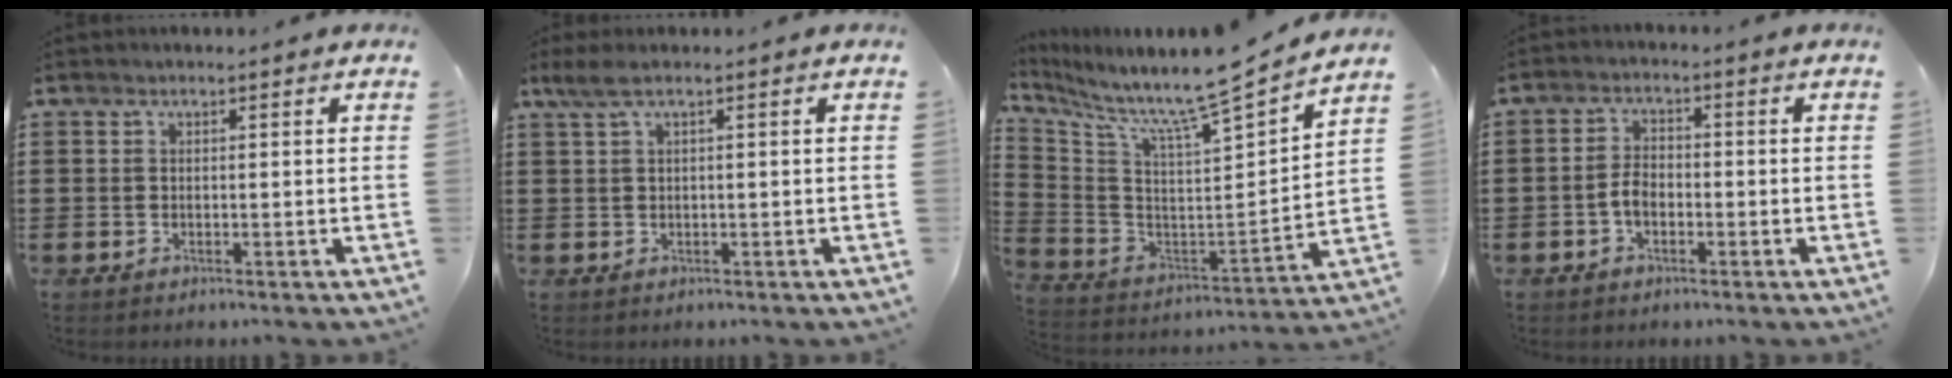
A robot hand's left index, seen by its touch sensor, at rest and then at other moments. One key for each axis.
{"total": 1.9, "fx": 0.4, "fy": 0.2, "fz": 1.8, "tx": -0.043, "ty": -0.004, "tz": 0.005}
{"total": 8.7, "fx": 8.0, "fy": -0.6, "fz": 3.3, "tx": -0.096, "ty": -0.081, "tz": 0.119}
{"total": 3.1, "fx": -1.0, "fy": 1.7, "fz": 2.3, "tx": -0.059, "ty": -0.001, "tz": -0.024}